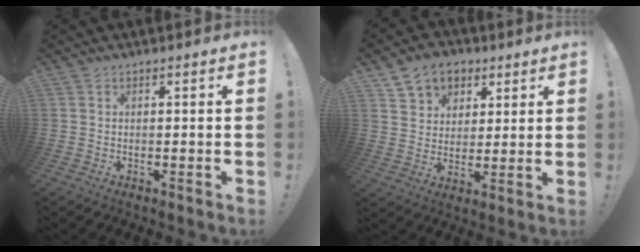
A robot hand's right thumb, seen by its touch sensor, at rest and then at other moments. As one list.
[{"total": 10.4, "force": [5.6, 8.1, 3.4], "torque": [-0.051, -0.027, 0.111]}]